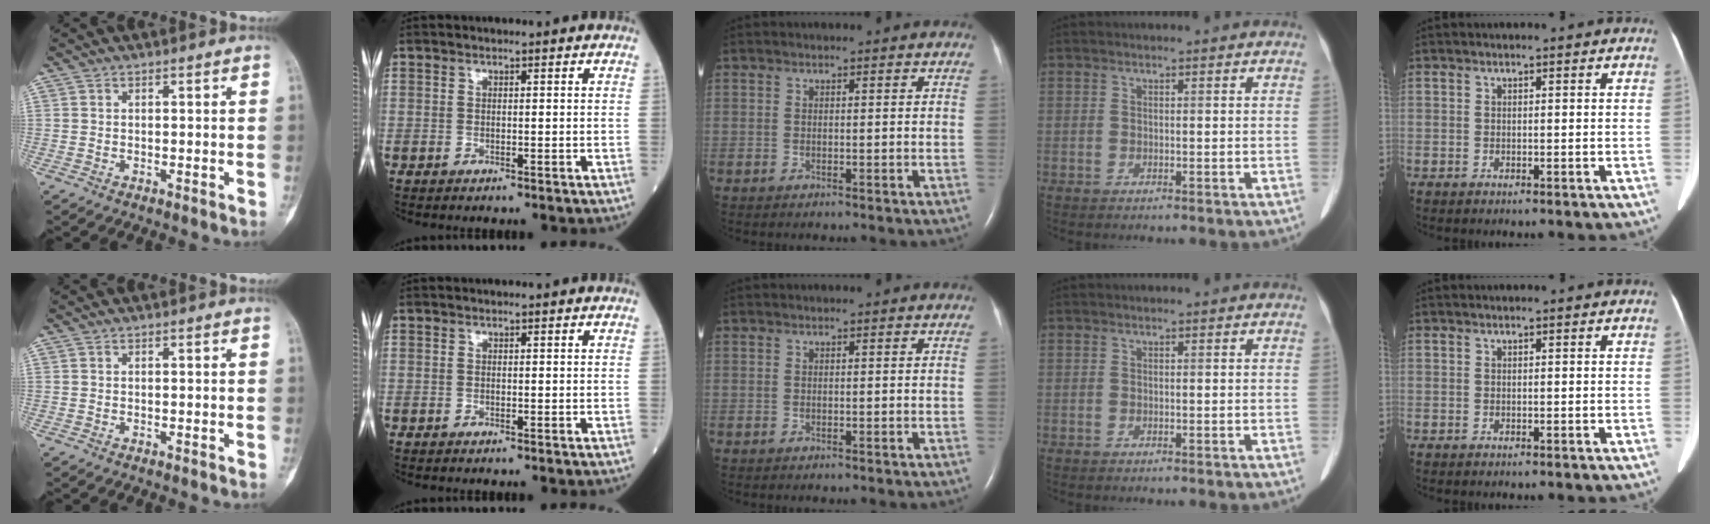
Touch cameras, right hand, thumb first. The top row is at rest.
{}